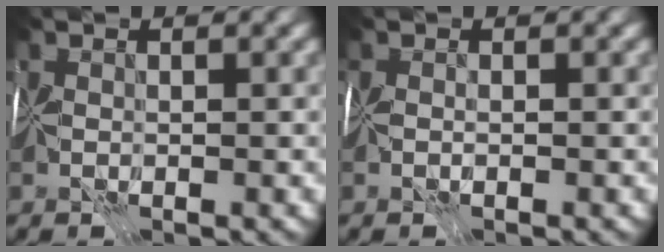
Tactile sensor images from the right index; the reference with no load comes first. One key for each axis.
{"total": 0.8, "fx": -0.4, "fy": 0.2, "fz": 0.6, "tx": -0.011, "ty": -0.003, "tz": -0.009}